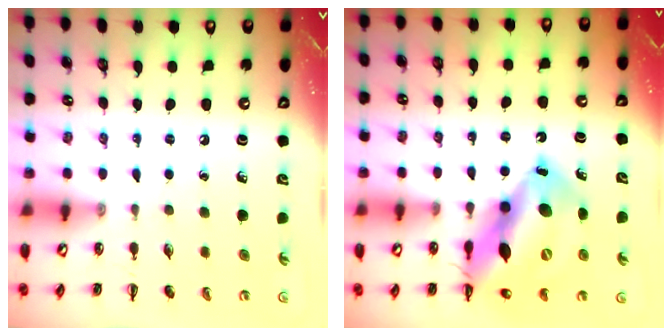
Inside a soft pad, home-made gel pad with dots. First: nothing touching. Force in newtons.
{"total": 19.4, "press": 18.7, "slide": 5.1}